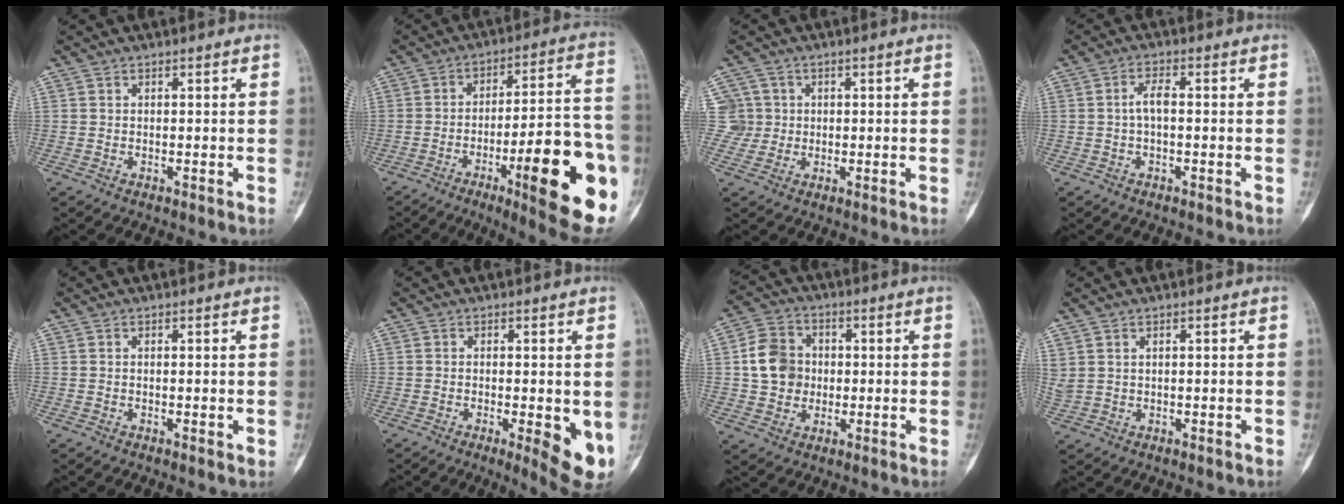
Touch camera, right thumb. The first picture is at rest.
{"total": 23.8, "force": [-8.5, 5.4, 21.5], "torque": [-0.247, 0.027, -0.114]}
{"total": 4.7, "force": [0.8, 4.6, 0.0], "torque": [0.031, 0.010, 0.013]}
{"total": 3.0, "force": [-0.2, 1.2, 2.7], "torque": [-0.055, 0.010, -0.006]}
{"total": 0.7, "force": [0.0, 0.2, 0.7], "torque": [-0.007, -0.002, 0.000]}
{"total": 7.9, "force": [-1.8, 2.2, 7.4], "torque": [-0.092, -0.018, -0.022]}
{"total": 9.5, "force": [0.3, 8.2, 4.7], "torque": [-0.062, 0.012, -0.001]}
{"total": 2.1, "force": [1.2, 1.4, 1.0], "torque": [-0.029, 0.003, 0.032]}